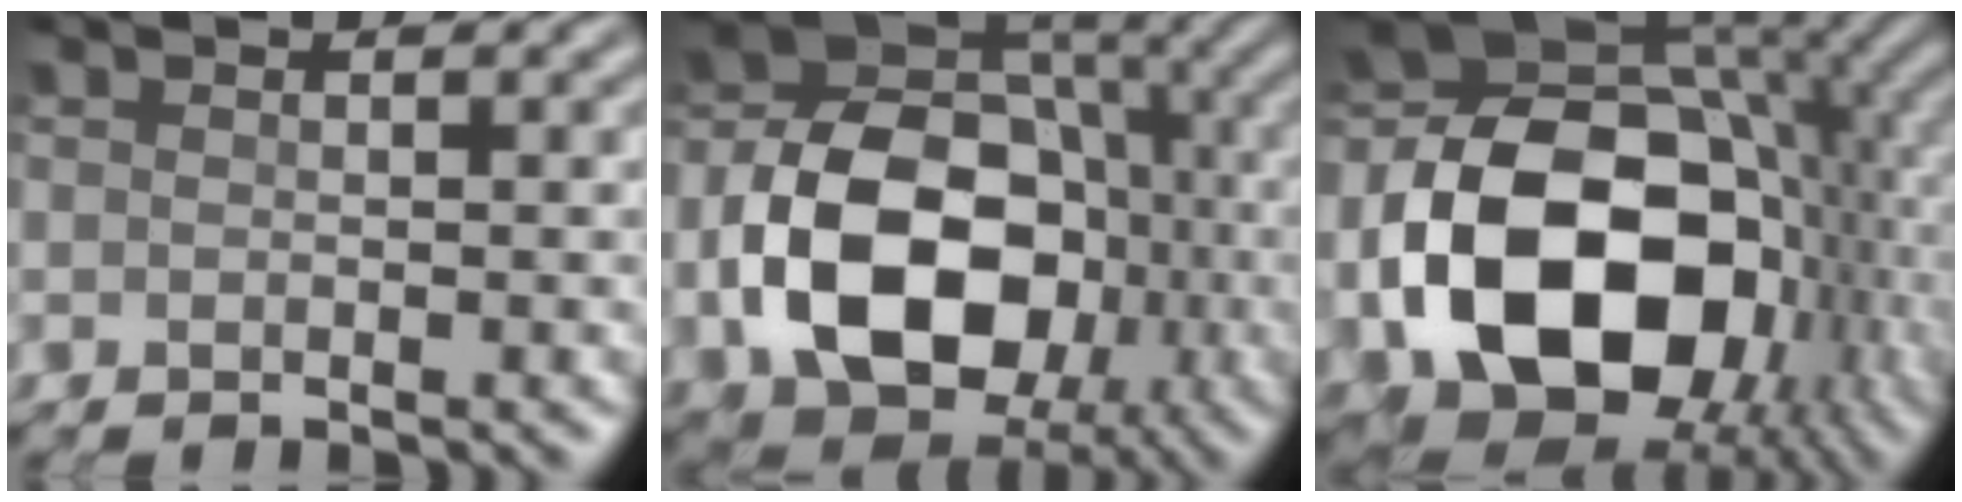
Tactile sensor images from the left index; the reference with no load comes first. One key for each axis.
{"total": 13.6, "fx": -3.5, "fy": 9.3, "fz": 9.3, "tx": -0.170, "ty": -0.003, "tz": -0.073}
{"total": 18.7, "fx": -3.5, "fy": 13.1, "fz": 12.9, "tx": -0.258, "ty": -0.029, "tz": -0.042}